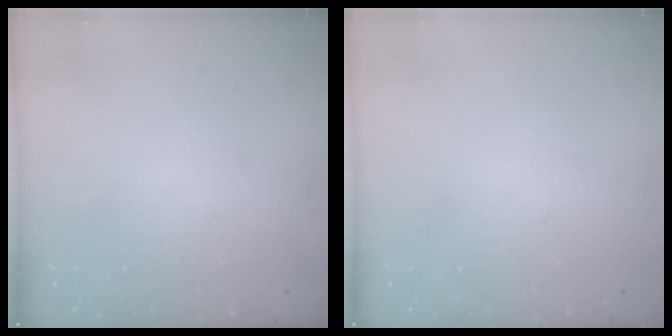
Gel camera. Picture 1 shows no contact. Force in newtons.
{"total": 0.0}